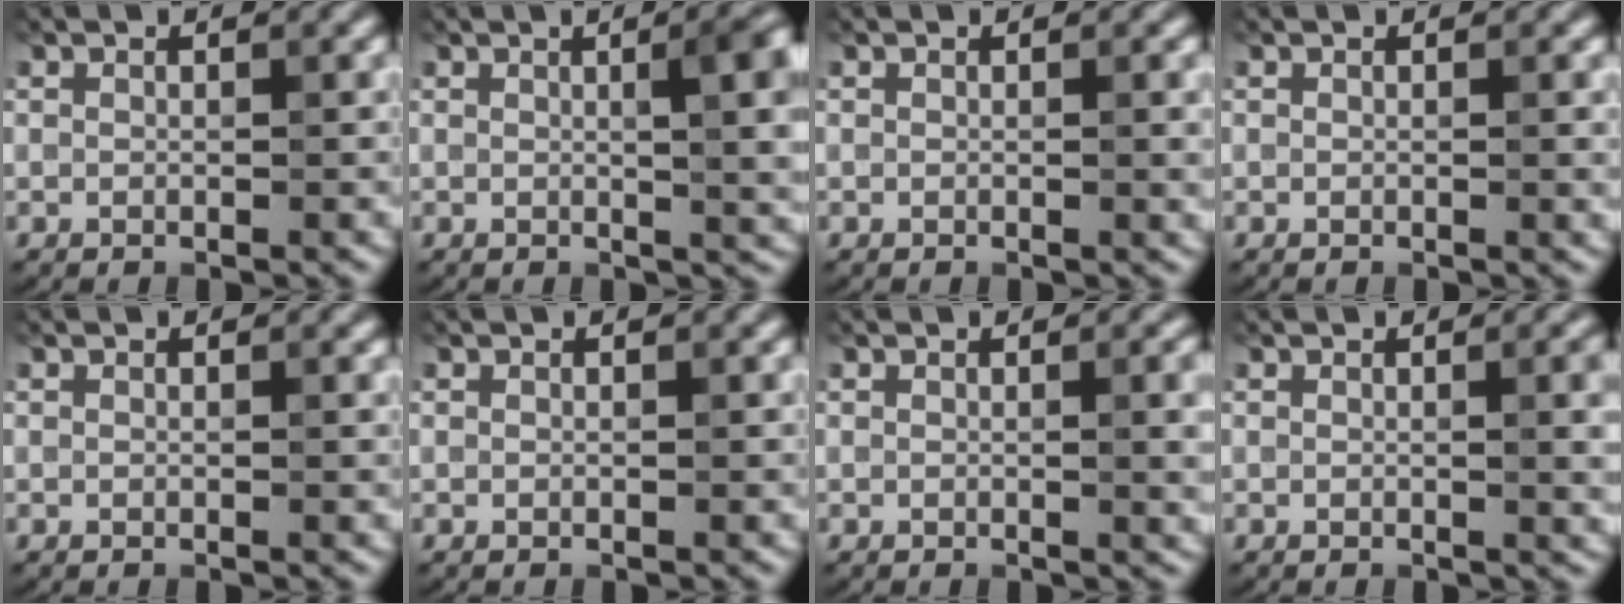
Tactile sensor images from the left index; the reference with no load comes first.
{"total": 7.6, "force": [1.2, 2.8, 7.0], "torque": [-0.050, 0.014, 0.015]}
{"total": 1.2, "force": [0.1, 0.3, 1.1], "torque": [-0.011, 0.000, -0.001]}
{"total": 0.8, "force": [0.0, 0.1, 0.8], "torque": [-0.006, -0.001, -0.001]}
{"total": 0.0}
{"total": 0.0}
{"total": 3.1, "force": [0.2, 0.9, 2.9], "torque": [-0.029, 0.003, 0.000]}
{"total": 3.8, "force": [0.3, 1.2, 3.6], "torque": [-0.035, 0.008, 0.001]}